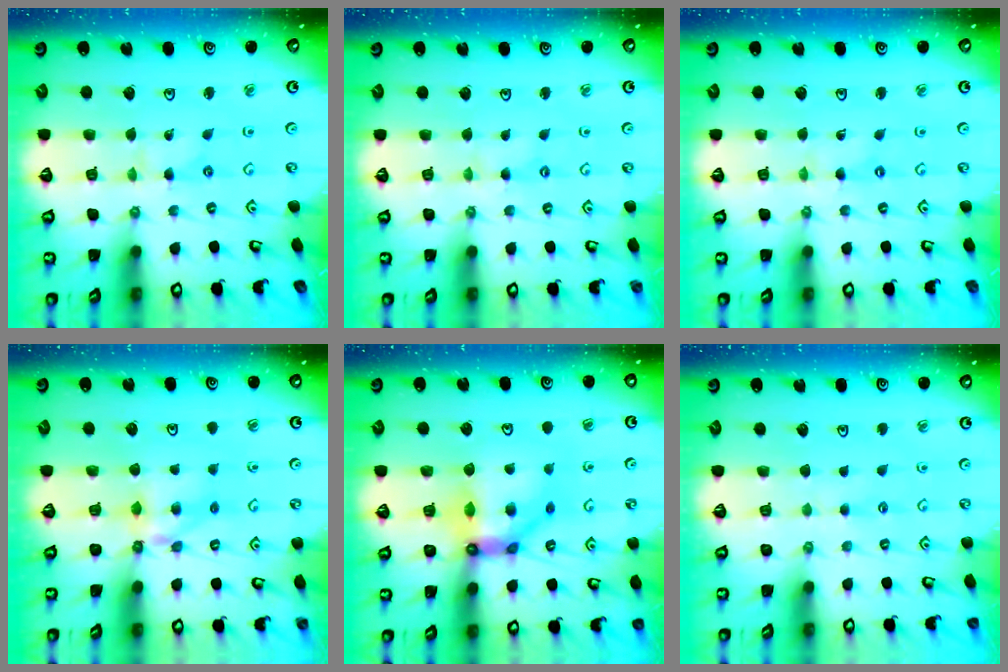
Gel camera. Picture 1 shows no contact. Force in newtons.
{"total": 2.0, "press": 2.0, "slide": 0.2}
{"total": 0.0}
{"total": 6.3, "press": 6.3, "slide": 0.2}
{"total": 11.0, "press": 10.9, "slide": 1.4}
{"total": 1.9, "press": 1.9, "slide": 0.4}